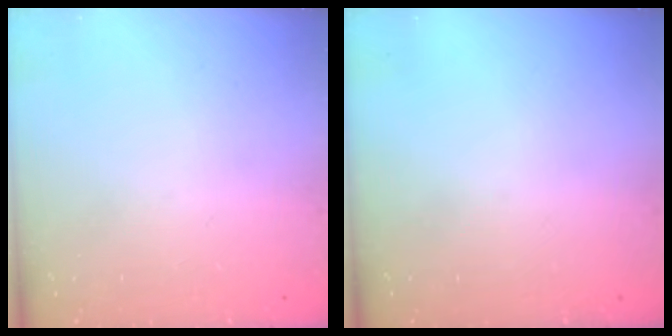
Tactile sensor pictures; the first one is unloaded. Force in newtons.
{"total": 0.0}